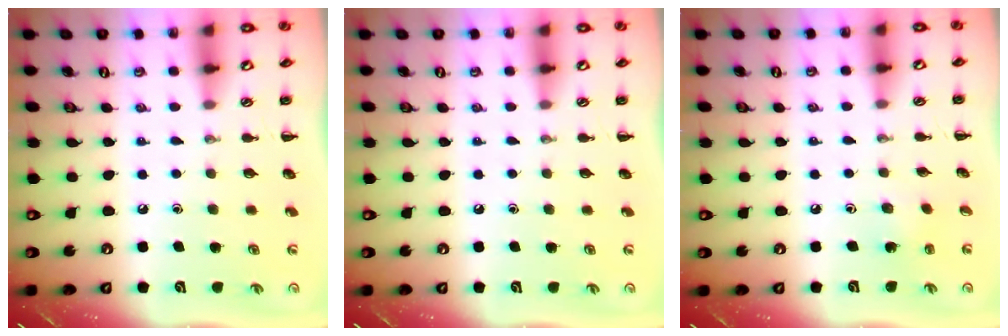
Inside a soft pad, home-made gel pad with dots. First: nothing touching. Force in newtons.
{"total": 0.0}
{"total": 2.6, "press": 2.5, "slide": 0.8}